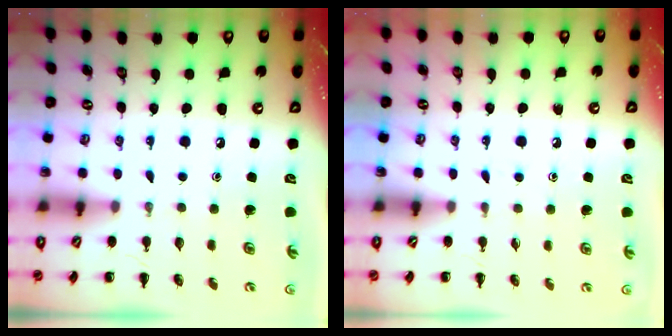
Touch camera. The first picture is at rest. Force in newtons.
{"total": 2.9, "press": 2.6, "slide": 1.4}